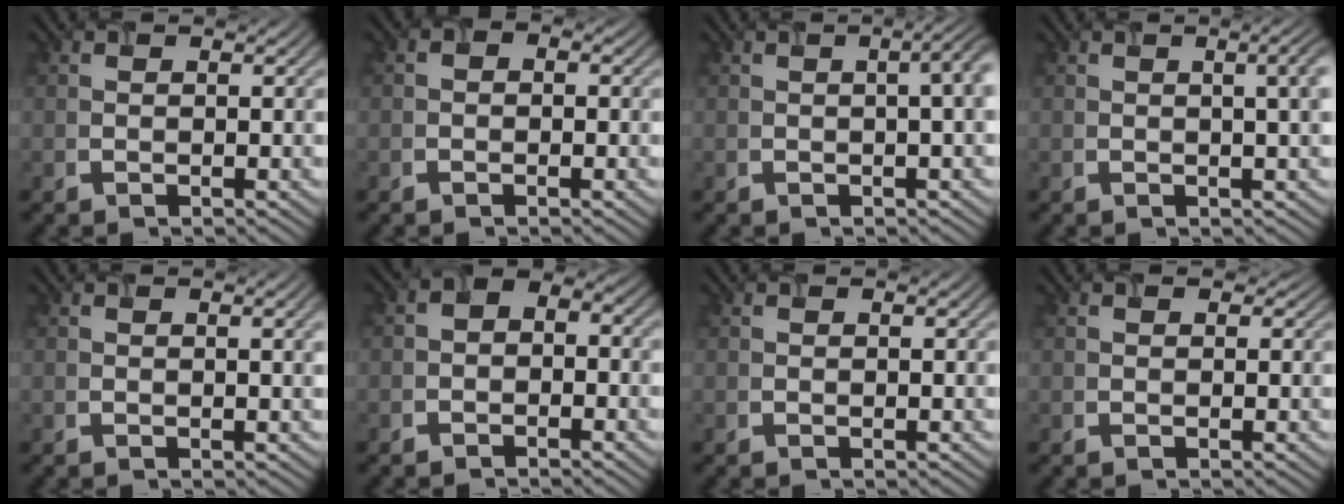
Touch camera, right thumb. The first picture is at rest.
{"total": 1.2, "force": [-0.4, 0.9, 0.6], "torque": [-0.011, -0.001, -0.012]}
{"total": 3.7, "force": [0.5, 1.1, 3.5], "torque": [-0.041, 0.015, 0.006]}
{"total": 3.0, "force": [0.6, 0.6, 2.8], "torque": [-0.035, 0.010, 0.008]}
{"total": 1.5, "force": [0.5, 0.3, 1.4], "torque": [-0.018, 0.001, 0.008]}
{"total": 3.2, "force": [-0.9, 2.3, 1.9], "torque": [-0.031, 0.007, -0.028]}
{"total": 0.0}
{"total": 0.6, "force": [0.4, 0.4, 0.3], "torque": [-0.005, -0.002, 0.005]}